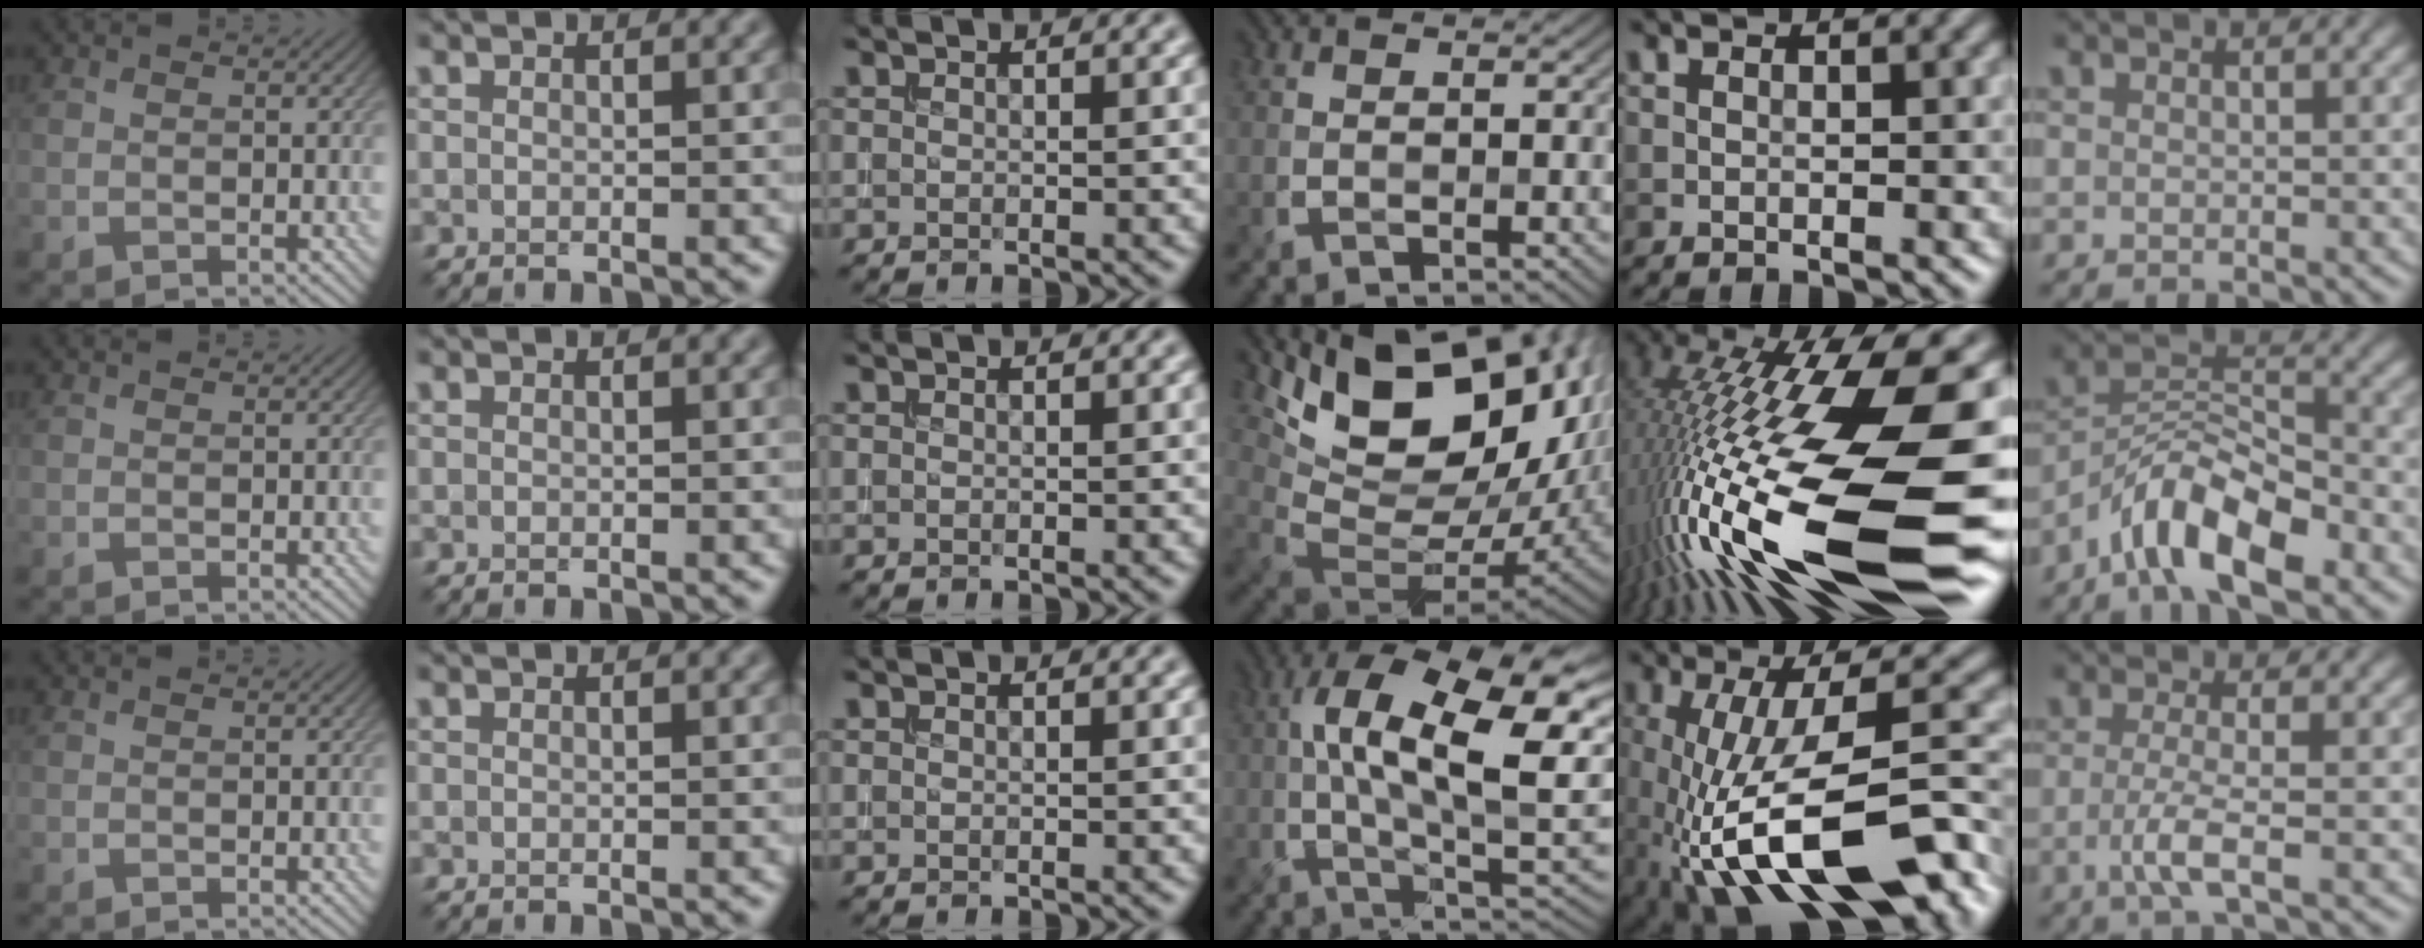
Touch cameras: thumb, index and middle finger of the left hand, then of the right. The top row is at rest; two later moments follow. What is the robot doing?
{"motion": "extract", "object": "bucket"}